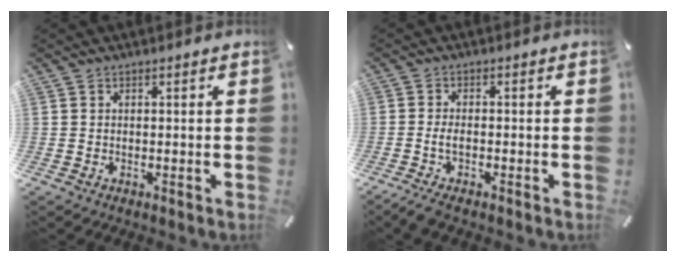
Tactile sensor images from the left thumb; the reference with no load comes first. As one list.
[{"total": 3.3, "force": [-1.1, 1.0, 3.0], "torque": [-0.071, -0.004, -0.025]}]